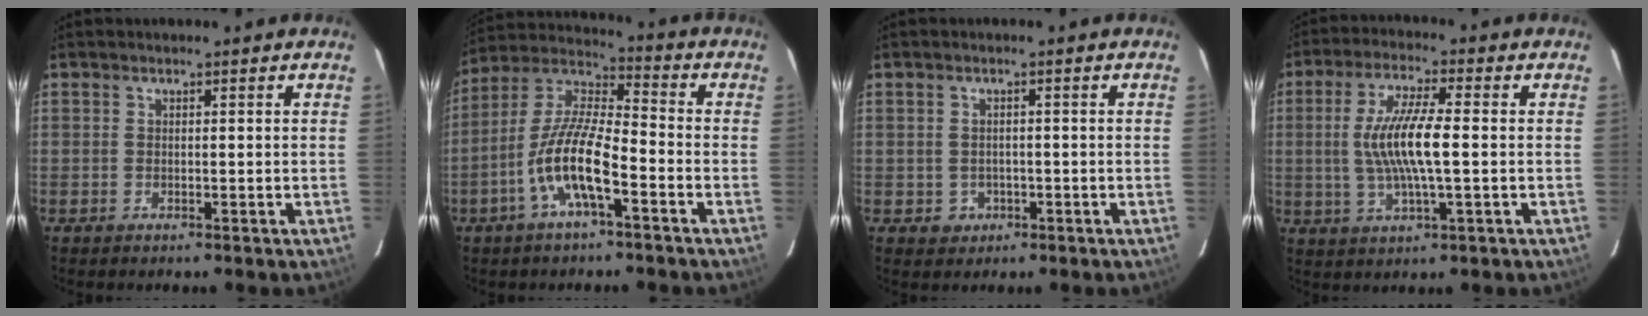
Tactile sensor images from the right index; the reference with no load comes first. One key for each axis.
{"total": 12.4, "fx": -5.4, "fy": 3.0, "fz": 10.8, "tx": -0.222, "ty": 0.002, "tz": -0.109}
{"total": 2.9, "fx": -0.8, "fy": 2.7, "fz": 0.5, "tx": -0.013, "ty": 0.004, "tz": -0.006}
{"total": 10.5, "fx": -0.2, "fy": 1.7, "fz": 10.3, "tx": -0.199, "ty": -0.001, "tz": -0.004}